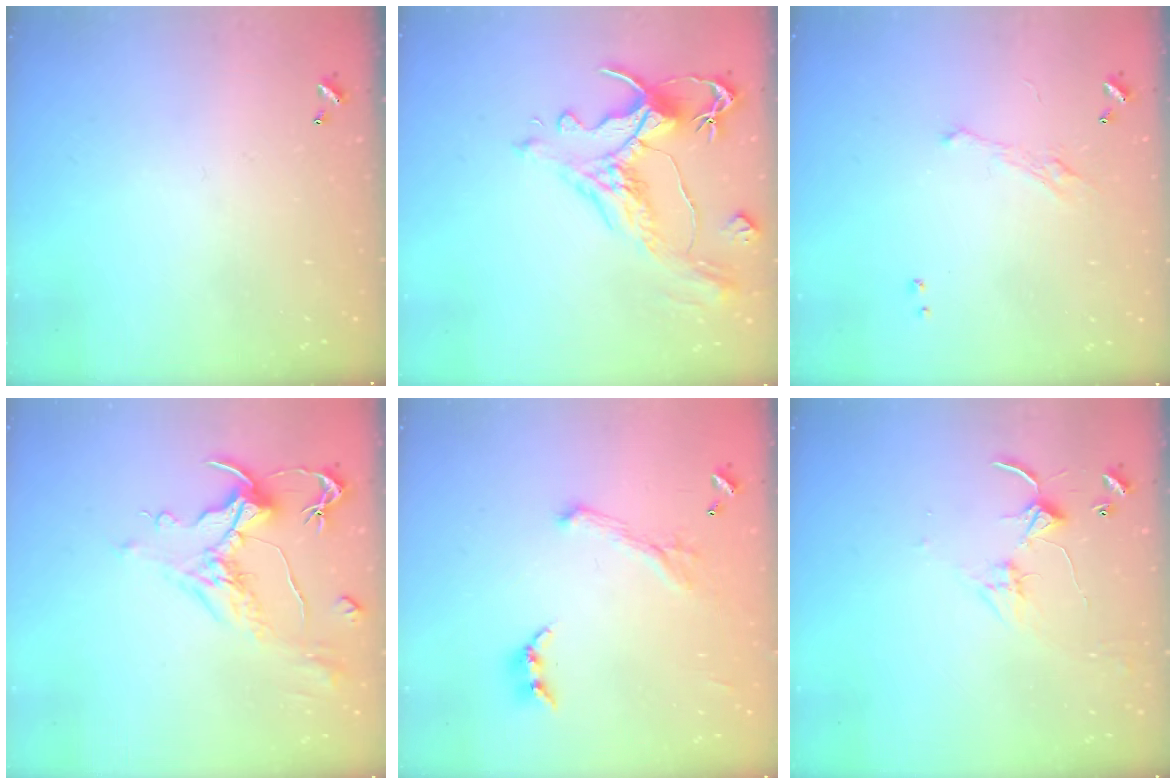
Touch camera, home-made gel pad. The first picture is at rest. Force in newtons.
{"total": 1.6, "press": 0.8, "slide": 1.4}
{"total": 2.0, "press": 1.9, "slide": 0.7}
{"total": 1.6, "press": 0.7, "slide": 1.5}
{"total": 1.1, "press": 0.6, "slide": 0.9}
{"total": 2.8, "press": 2.8, "slide": 0.4}